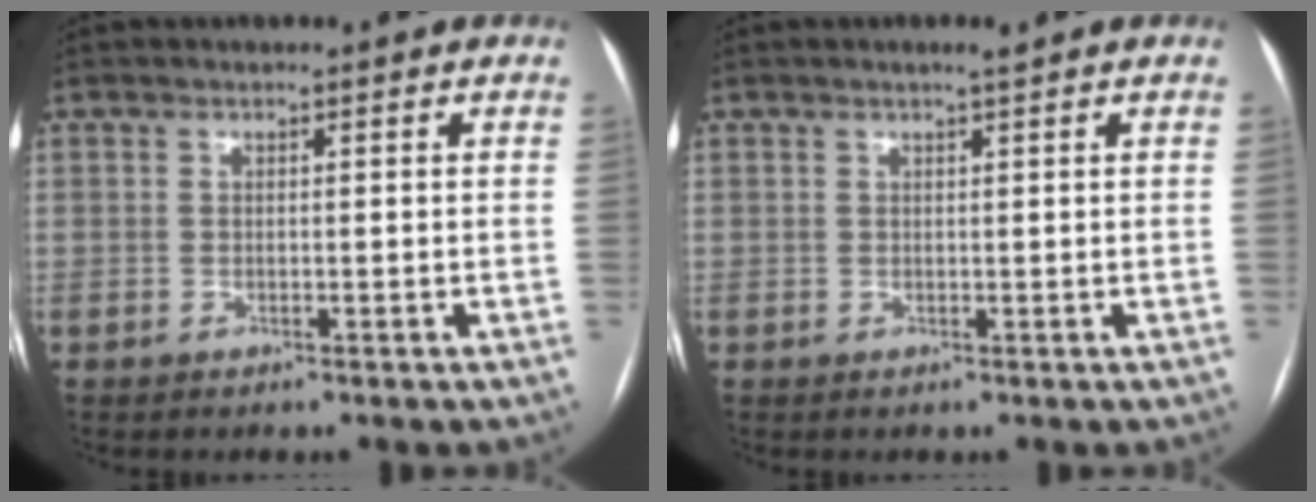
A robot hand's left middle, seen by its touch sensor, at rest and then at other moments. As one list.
[{"total": 1.2, "force": [0.8, -0.2, 0.8], "torque": [-0.017, 0.001, 0.016]}]